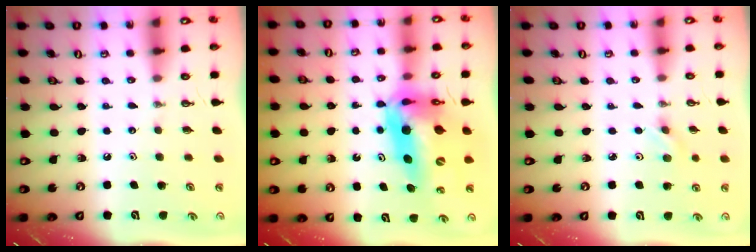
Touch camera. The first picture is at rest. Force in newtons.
{"total": 17.9, "press": 17.4, "slide": 4.4}
{"total": 2.7, "press": 2.3, "slide": 1.4}